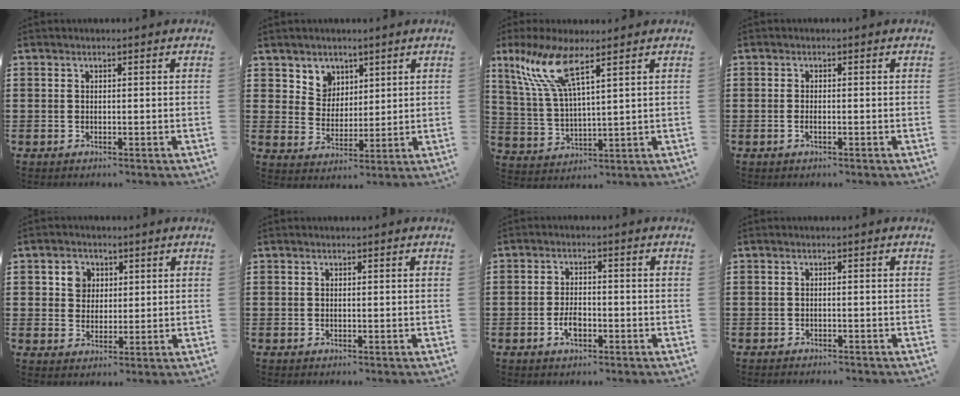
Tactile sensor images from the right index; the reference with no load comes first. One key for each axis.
{"total": 5.1, "fx": 3.2, "fy": 4.0, "fz": 0.2, "tx": -0.030, "ty": 0.005, "tz": 0.060}
{"total": 9.8, "fx": 5.8, "fy": 2.2, "fz": 7.6, "tx": -0.187, "ty": -0.009, "tz": 0.098}
{"total": 0.9, "fx": -0.4, "fy": 0.2, "fz": 0.8, "tx": -0.016, "ty": -0.006, "tz": -0.006}
{"total": 3.9, "fx": 1.5, "fy": 3.4, "fz": 1.2, "tx": -0.030, "ty": 0.011, "tz": 0.024}
{"total": 0.0}
{"total": 3.2, "fx": -1.3, "fy": 1.5, "fz": 2.5, "tx": -0.062, "ty": -0.003, "tz": -0.028}
{"total": 1.0, "fx": -1.0, "fy": 0.1, "fz": 0.0, "tx": -0.004, "ty": 0.000, "tz": -0.020}